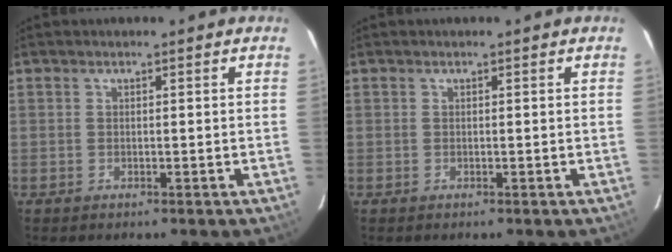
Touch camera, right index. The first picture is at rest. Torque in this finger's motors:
{"motor_torque": [0.00, 0.00, 0.02, 0.00]}